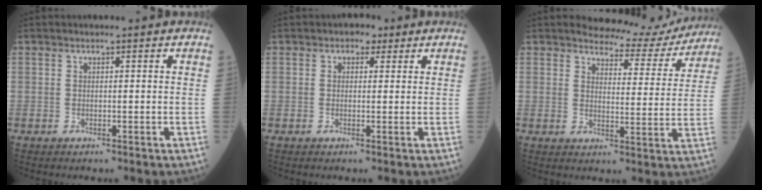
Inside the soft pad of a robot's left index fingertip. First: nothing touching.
{"total": 1.9, "force": [1.0, 1.5, 0.8], "torque": [-0.007, 0.005, 0.006]}
{"total": 10.6, "force": [10.3, 2.4, 0.9], "torque": [0.000, -0.027, 0.112]}